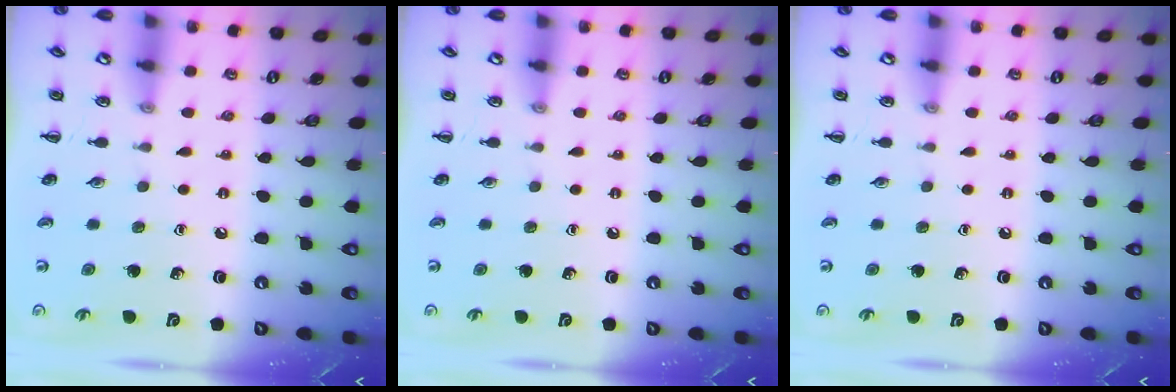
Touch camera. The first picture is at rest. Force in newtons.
{"total": 0.0}
{"total": 0.0}